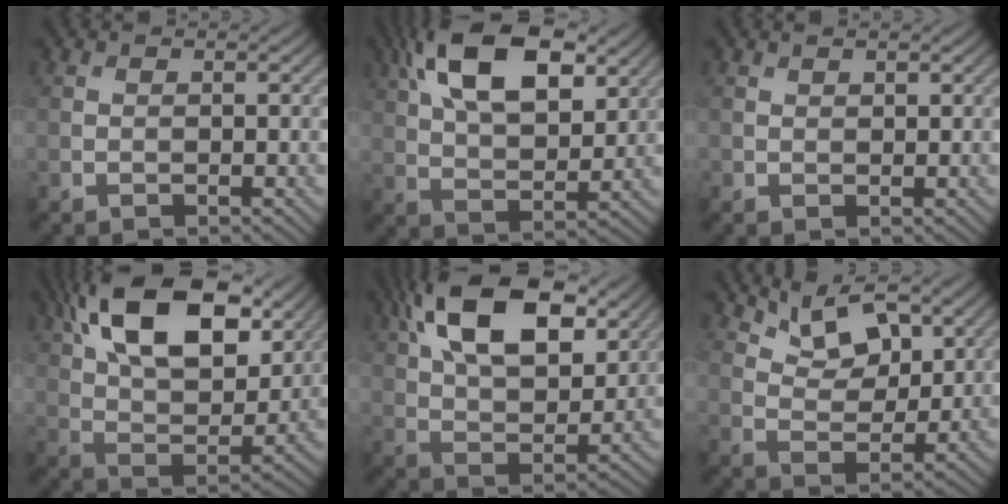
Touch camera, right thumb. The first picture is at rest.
{"total": 15.3, "force": [7.4, 7.5, 11.1], "torque": [-0.213, 0.014, 0.115]}
{"total": 0.7, "force": [0.6, 0.3, 0.2], "torque": [-0.006, 0.000, 0.012]}
{"total": 18.9, "force": [9.7, 9.2, 13.4], "torque": [-0.252, 0.025, 0.146]}
{"total": 17.1, "force": [8.5, 8.4, 12.2], "torque": [-0.235, 0.019, 0.126]}
{"total": 7.5, "force": [4.9, 3.4, 4.6], "torque": [-0.078, -0.009, 0.096]}